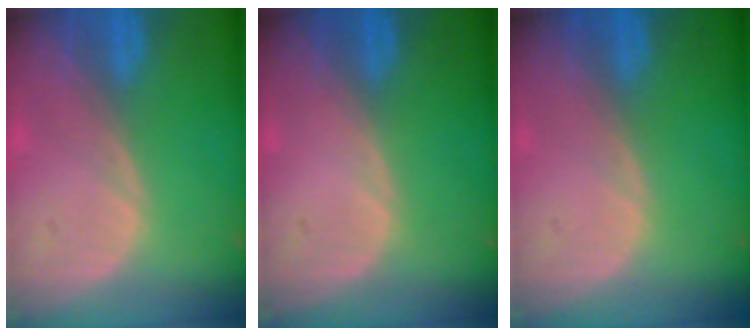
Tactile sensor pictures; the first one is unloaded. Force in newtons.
{"total": 0.0}
{"total": 0.0}